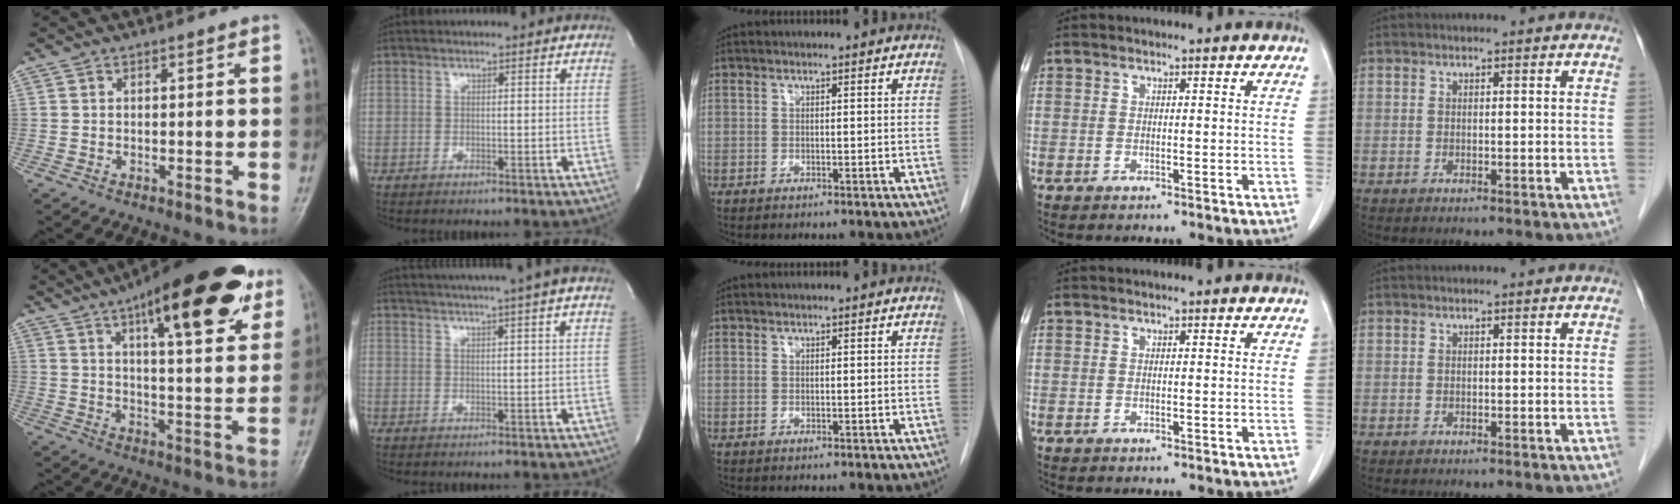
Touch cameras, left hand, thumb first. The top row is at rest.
{"thumb": {"total": 22.6, "force": [12.5, 7.1, 17.4], "torque": [-0.225, -0.029, 0.180]}, "index": {"total": 9.2, "force": [7.4, -1.4, 5.2], "torque": [-0.082, 0.016, 0.088]}}